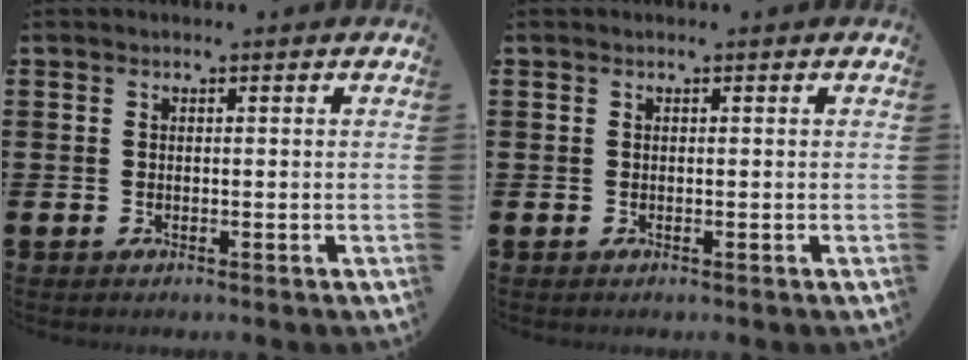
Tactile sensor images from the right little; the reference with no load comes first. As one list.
[{"total": 0.0}]